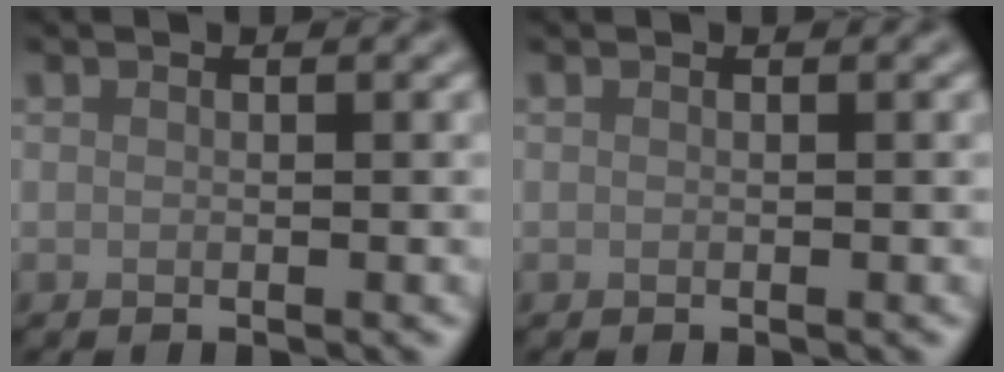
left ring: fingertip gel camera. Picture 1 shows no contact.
{"total": 0.0}